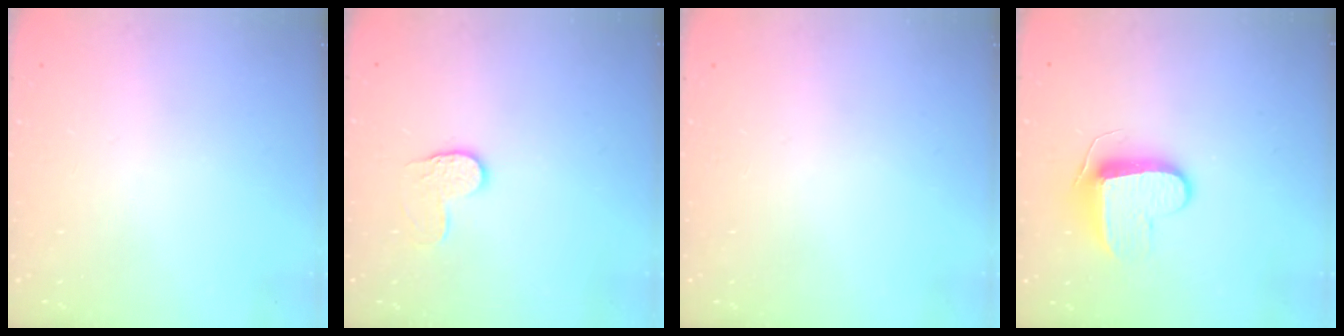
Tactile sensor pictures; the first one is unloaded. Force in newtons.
{"total": 6.2, "press": 6.2, "slide": 0.4}
{"total": 0.0}
{"total": 9.5, "press": 9.5, "slide": 0.1}